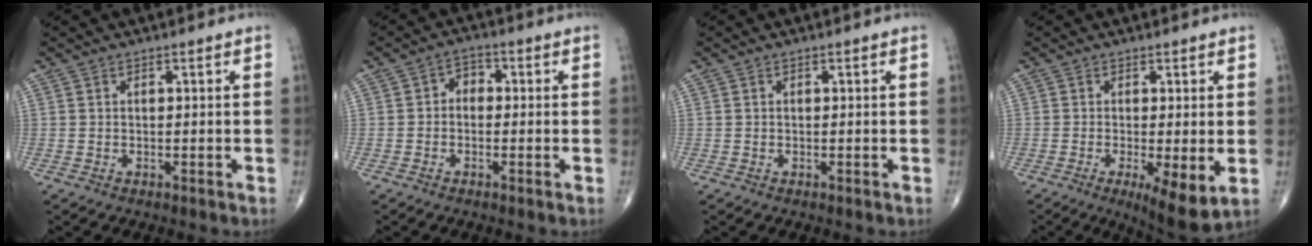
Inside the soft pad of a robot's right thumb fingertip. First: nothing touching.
{"total": 3.2, "force": [-0.2, 2.5, 2.0], "torque": [-0.012, 0.015, -0.018]}
{"total": 0.0}
{"total": 8.1, "force": [-1.9, 2.2, 7.5], "torque": [-0.119, -0.025, -0.030]}